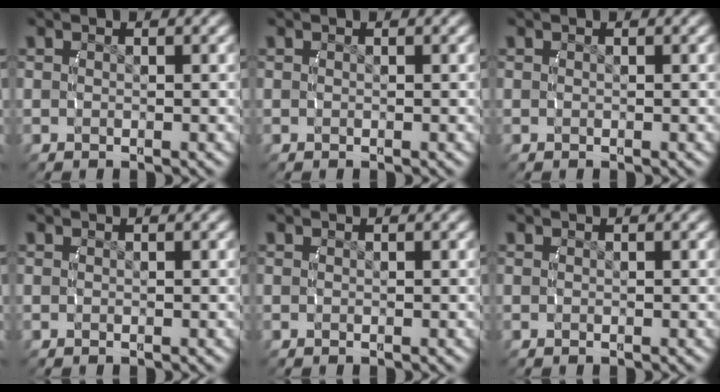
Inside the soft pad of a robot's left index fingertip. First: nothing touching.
{"total": 0.0}
{"total": 0.0}
{"total": 0.0}
{"total": 0.0}
{"total": 0.0}